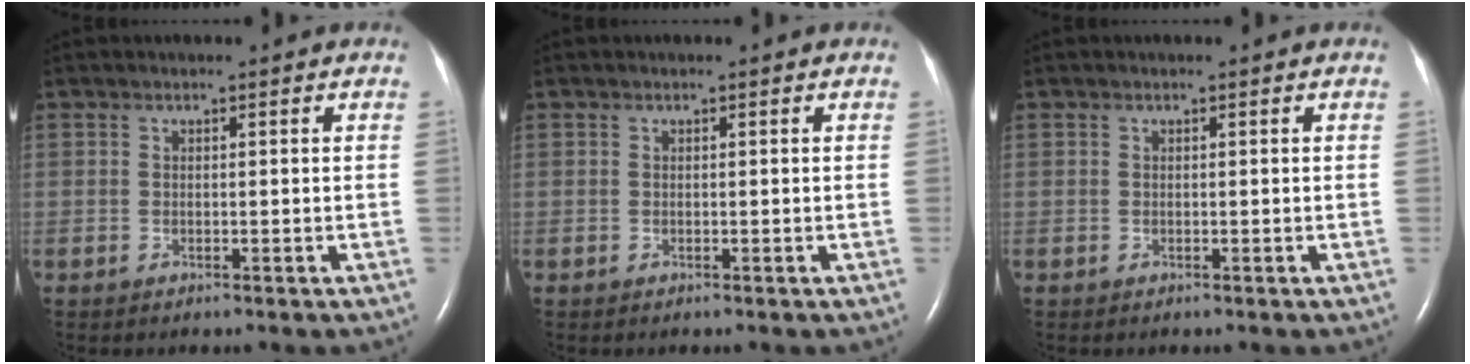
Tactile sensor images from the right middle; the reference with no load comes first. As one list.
[{"total": 0.0}, {"total": 0.0}]